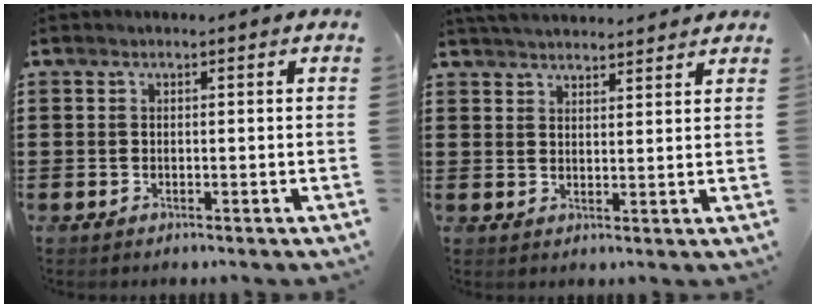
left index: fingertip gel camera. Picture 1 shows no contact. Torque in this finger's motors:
{"motor_torque": [1.13, -1.01, 0.32, 0.06]}